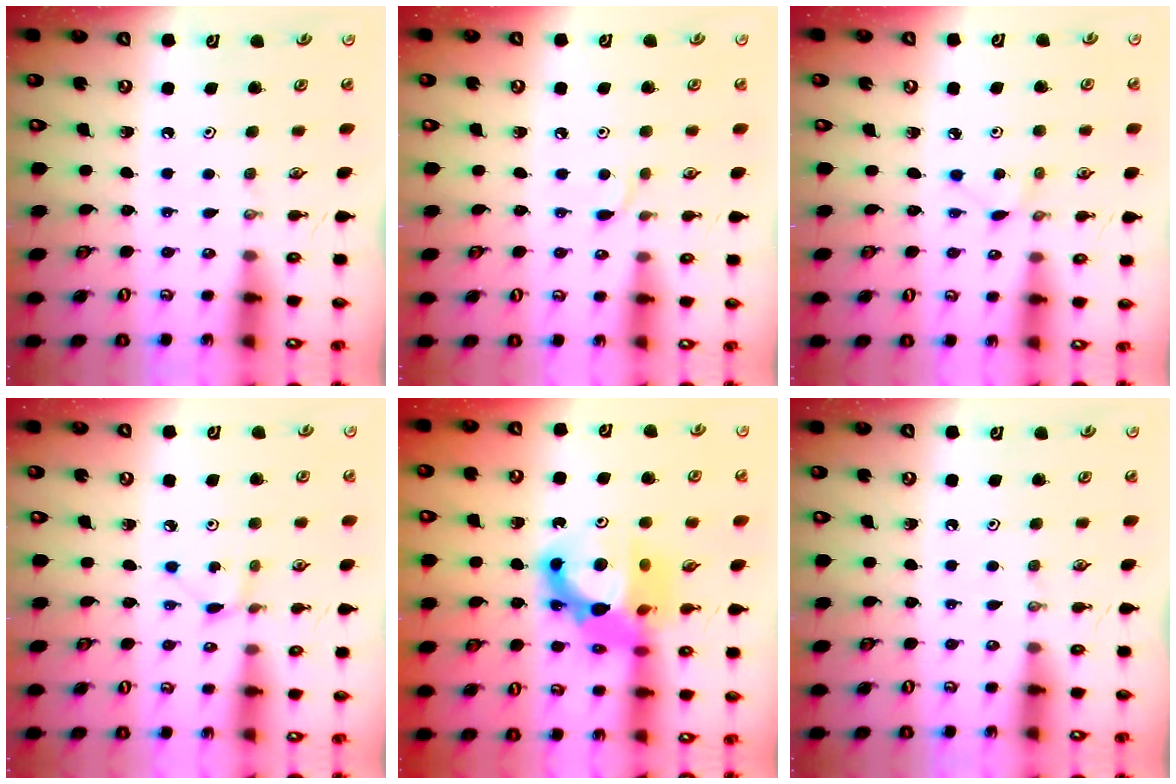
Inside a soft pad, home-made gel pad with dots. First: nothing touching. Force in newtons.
{"total": 3.5, "press": 3.5, "slide": 0.5}
{"total": 2.9, "press": 2.9, "slide": 0.3}
{"total": 1.2, "press": 1.2, "slide": 0.1}
{"total": 12.9, "press": 12.7, "slide": 2.5}
{"total": 0.0}